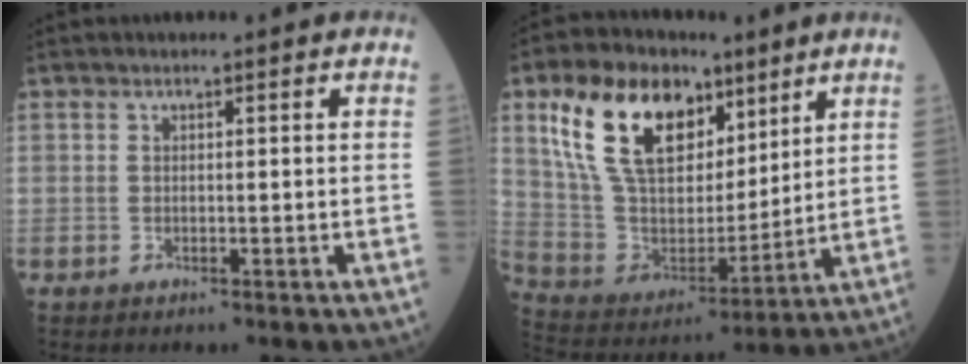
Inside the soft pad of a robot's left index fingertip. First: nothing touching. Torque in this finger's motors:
{"motor_torque": [0.94, -0.41, 1.05, 0.21]}